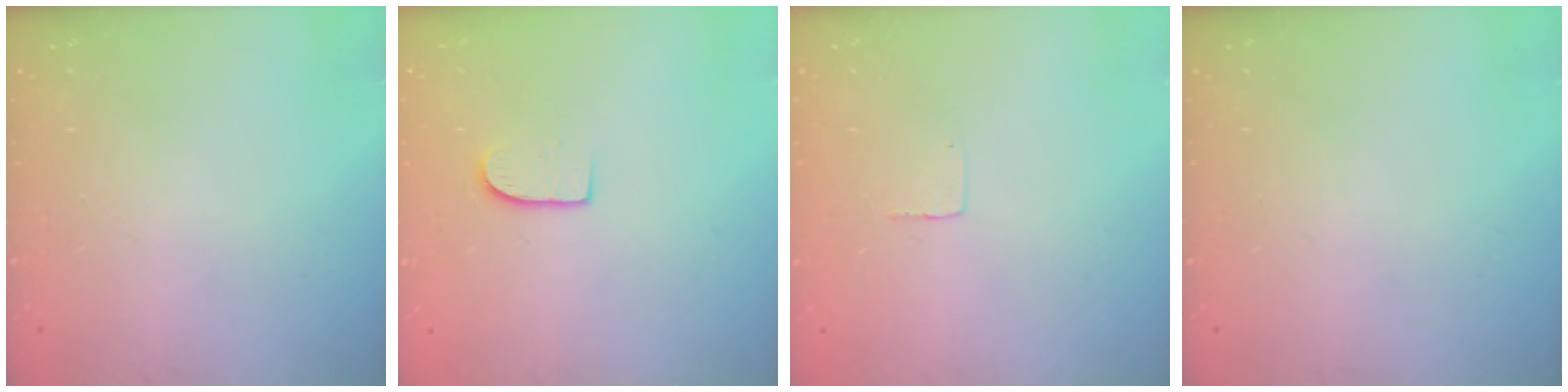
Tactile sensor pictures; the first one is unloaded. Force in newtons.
{"total": 7.3, "press": 7.3, "slide": 0.6}
{"total": 1.9, "press": 1.9, "slide": 0.1}
{"total": 0.0}